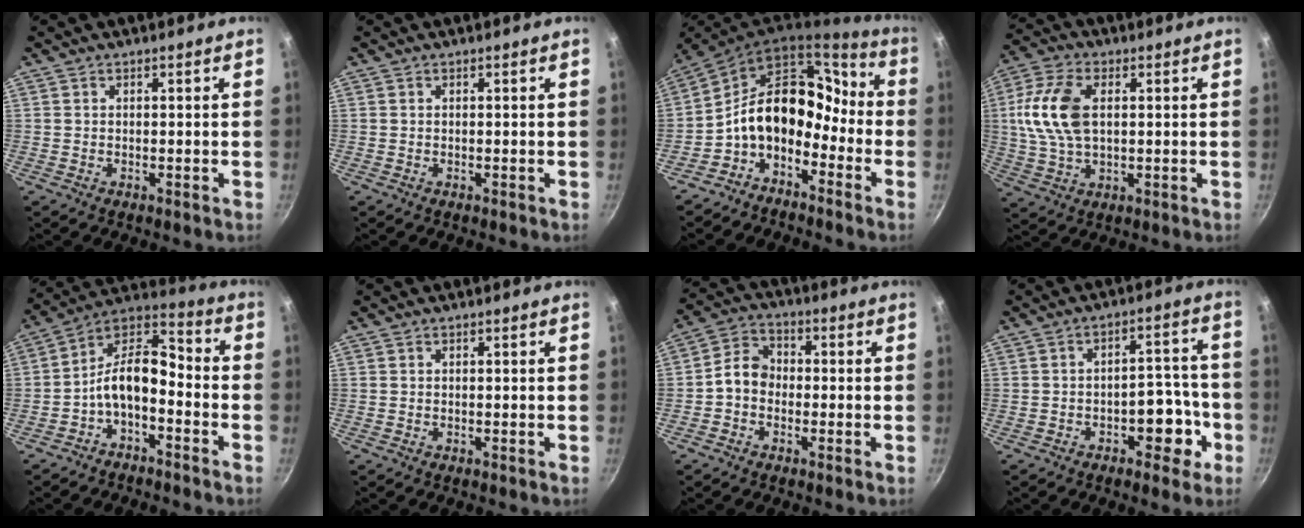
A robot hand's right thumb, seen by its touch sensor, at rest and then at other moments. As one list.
[{"total": 0.0}, {"total": 14.9, "force": [-5.2, 10.3, 9.3], "torque": [-0.112, 0.087, -0.117]}, {"total": 12.8, "force": [2.0, 7.5, 10.2], "torque": [-0.198, 0.010, 0.032]}, {"total": 11.3, "force": [-4.2, 5.9, 8.6], "torque": [-0.152, 0.069, -0.088]}, {"total": 0.0}, {"total": 6.1, "force": [-1.1, 4.9, 3.6], "torque": [-0.043, 0.025, -0.038]}, {"total": 8.4, "force": [-3.6, 4.9, 5.8], "torque": [-0.033, 0.048, -0.039]}]